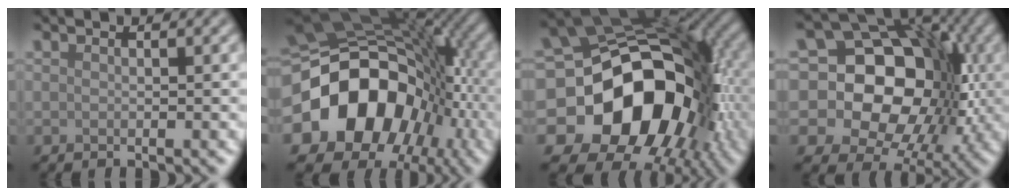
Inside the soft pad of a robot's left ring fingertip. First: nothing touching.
{"total": 19.0, "force": [-3.7, 15.0, 11.0], "torque": [-0.207, -0.028, -0.045]}
{"total": 18.6, "force": [-4.8, 13.4, 12.0], "torque": [-0.180, -0.008, -0.074]}
{"total": 17.5, "force": [0.9, 14.3, 10.1], "torque": [-0.148, 0.036, -0.013]}